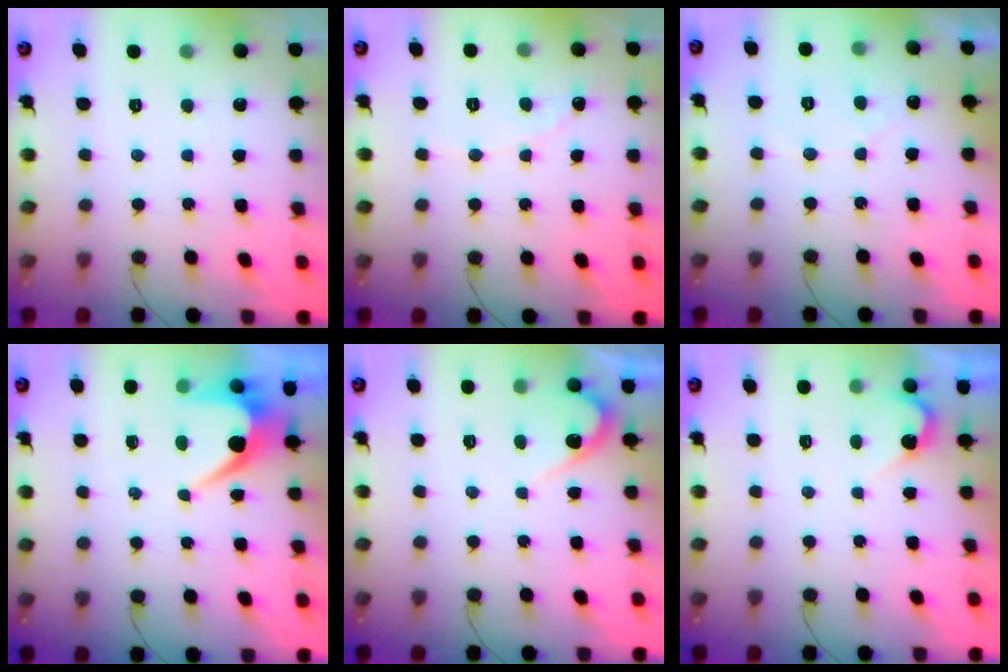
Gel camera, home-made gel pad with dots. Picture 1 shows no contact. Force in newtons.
{"total": 1.9, "press": 1.9, "slide": 0.1}
{"total": 3.9, "press": 3.9, "slide": 0.1}
{"total": 7.5, "press": 7.5, "slide": 0.5}
{"total": 4.4, "press": 4.4, "slide": 0.3}
{"total": 3.0, "press": 3.0, "slide": 0.3}